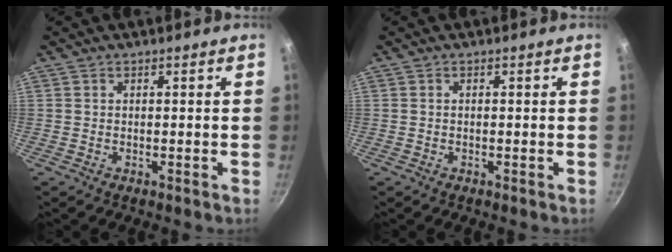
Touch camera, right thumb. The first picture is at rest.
{"total": 0.0}